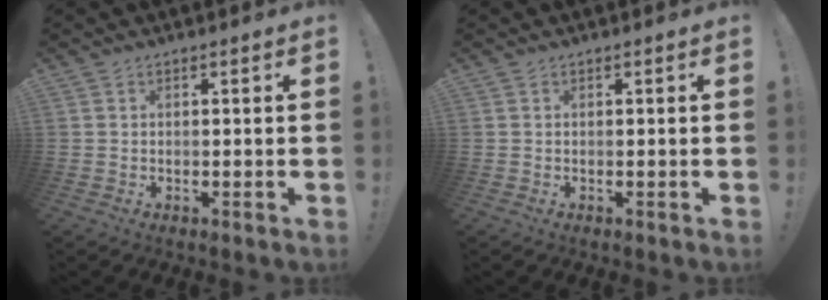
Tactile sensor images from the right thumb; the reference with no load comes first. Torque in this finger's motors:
{"motor_torque": [-0.08, 0.04, -0.13, 0.12, 0.03]}